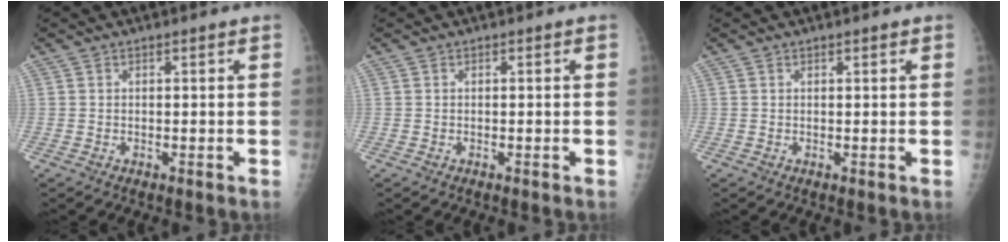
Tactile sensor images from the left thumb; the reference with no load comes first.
{"total": 0.0}
{"total": 0.7, "force": [0.5, 0.1, 0.4], "torque": [-0.006, -0.002, 0.008]}